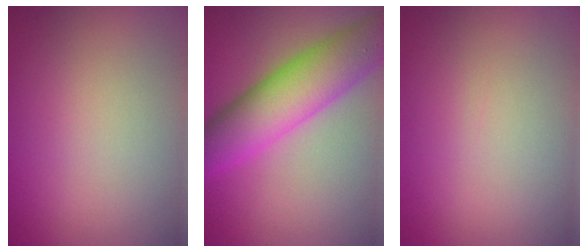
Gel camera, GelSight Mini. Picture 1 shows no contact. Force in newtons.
{"total": 9.1, "press": 9.1, "slide": 0.2}
{"total": 0.0}